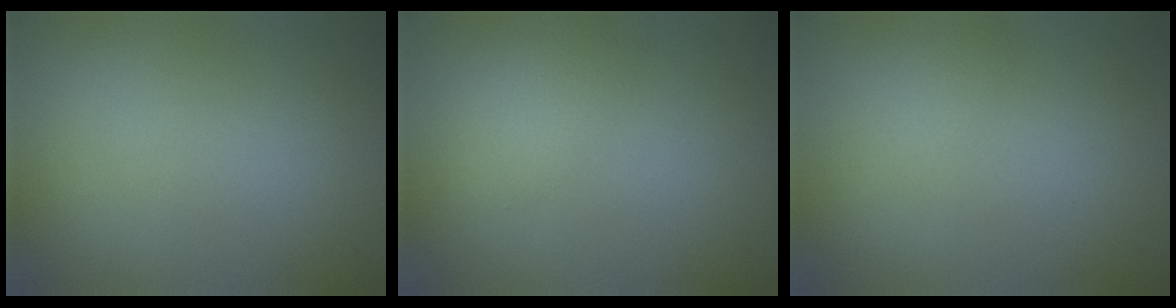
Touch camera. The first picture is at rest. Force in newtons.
{"total": 2.4, "press": 2.4, "slide": 0.1}
{"total": 0.6, "press": 0.6, "slide": 0.0}